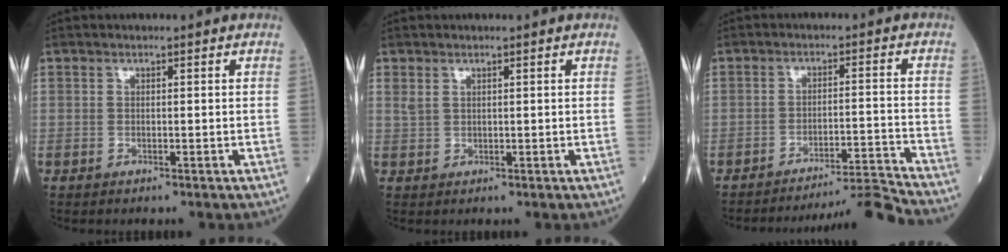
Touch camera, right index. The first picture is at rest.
{"total": 1.0, "force": [0.7, 0.5, 0.5], "torque": [-0.015, 0.009, 0.020]}
{"total": 9.3, "force": [-8.5, -3.6, -0.5], "torque": [0.011, 0.011, -0.134]}